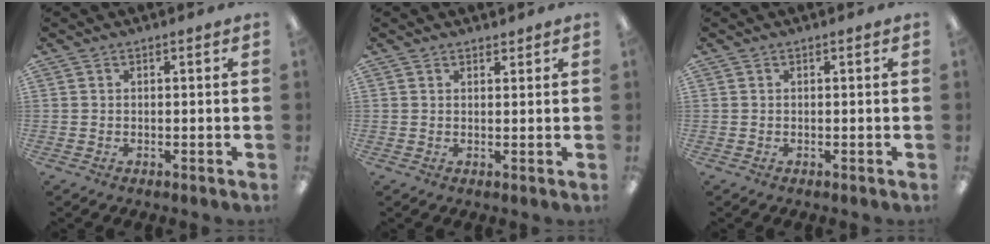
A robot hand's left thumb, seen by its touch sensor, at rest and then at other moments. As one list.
[{"total": 1.3, "force": [1.2, 0.5, 0.1], "torque": [0.005, -0.005, 0.022]}, {"total": 0.0}]